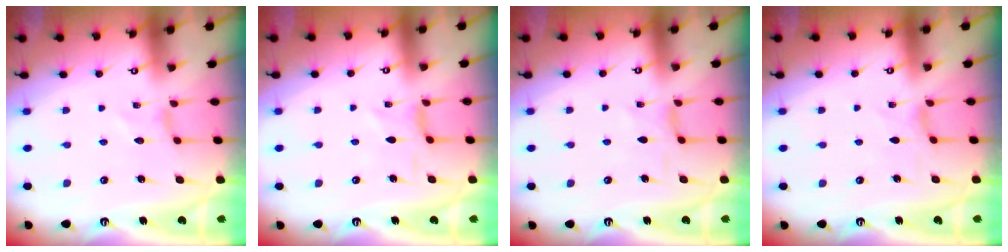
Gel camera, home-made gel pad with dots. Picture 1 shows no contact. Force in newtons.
{"total": 0.0}
{"total": 2.8, "press": 2.8, "slide": 0.1}
{"total": 2.5, "press": 2.4, "slide": 0.4}